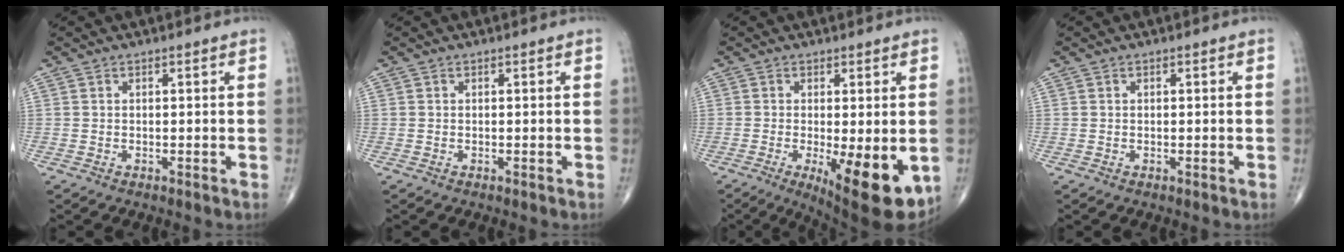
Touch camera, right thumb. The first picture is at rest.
{"total": 0.0}
{"total": 13.3, "force": [-3.6, 4.2, 12.1], "torque": [-0.157, -0.024, -0.040]}
{"total": 0.0}